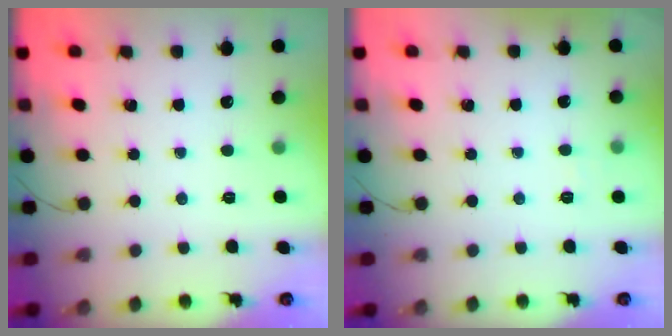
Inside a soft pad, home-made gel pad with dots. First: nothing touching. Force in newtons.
{"total": 3.3, "press": 3.1, "slide": 1.1}